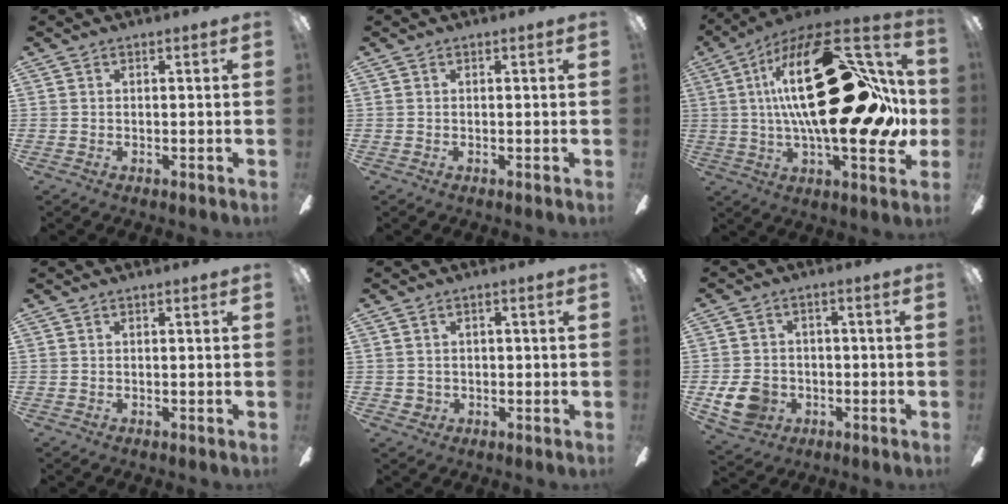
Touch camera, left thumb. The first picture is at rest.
{"total": 0.0}
{"total": 36.2, "force": [4.4, 15.1, 32.6], "torque": [-0.496, -0.018, 0.089]}
{"total": 0.0}
{"total": 2.1, "force": [0.2, 2.0, 0.5], "torque": [-0.013, 0.004, 0.002]}
{"total": 8.7, "force": [-2.4, 7.2, 4.3], "torque": [-0.106, 0.013, -0.043]}